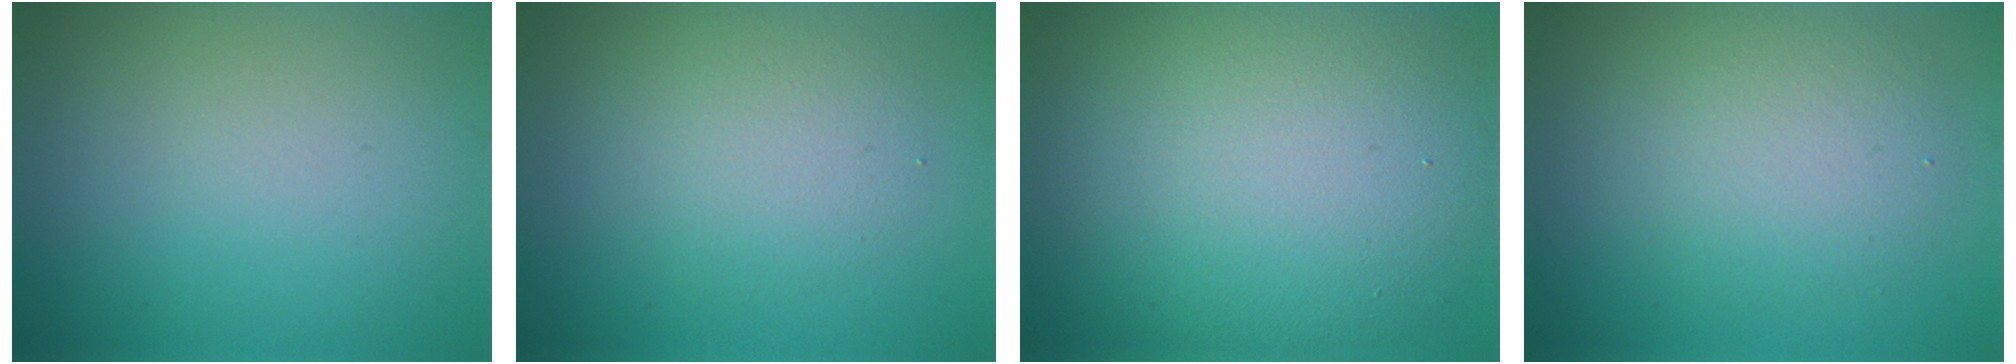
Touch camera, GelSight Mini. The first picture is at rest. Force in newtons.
{"total": 3.0, "press": 3.0, "slide": 0.1}
{"total": 13.9, "press": 13.9, "slide": 0.5}
{"total": 4.0, "press": 4.0, "slide": 0.3}